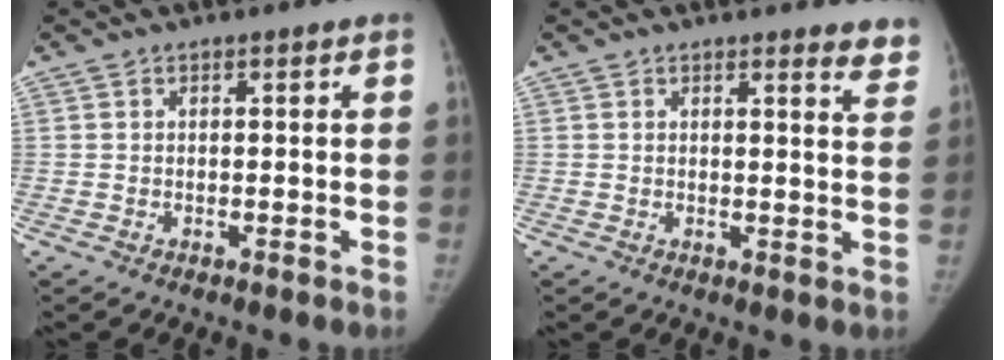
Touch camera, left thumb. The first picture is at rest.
{"total": 4.9, "force": [4.5, 1.2, 1.5], "torque": [0.007, -0.028, 0.032]}